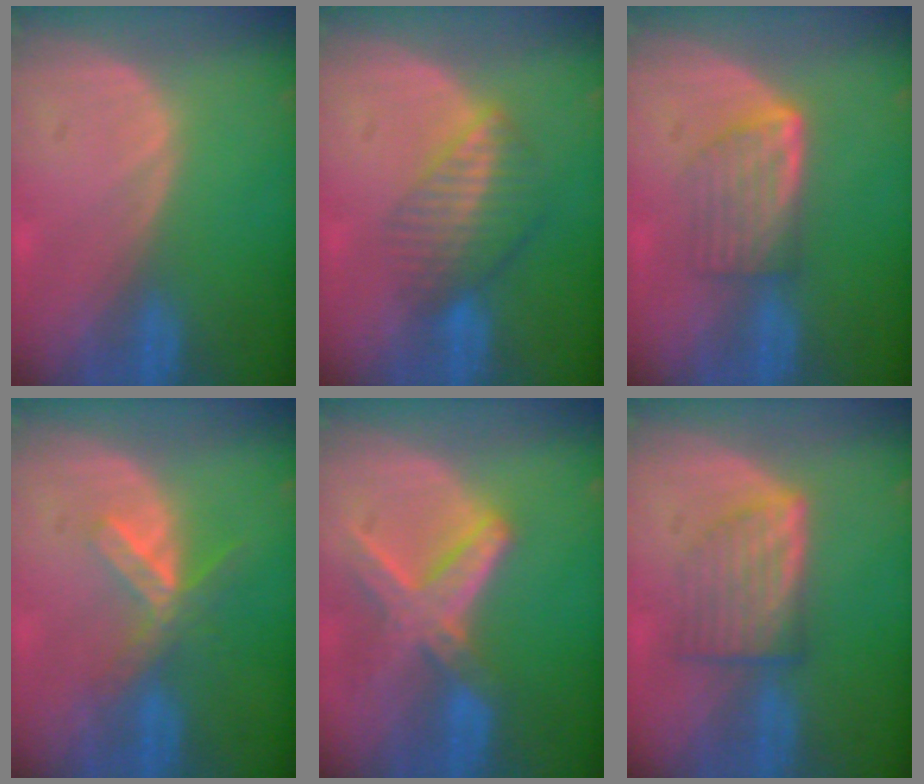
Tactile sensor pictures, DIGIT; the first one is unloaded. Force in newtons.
{"total": 6.7, "press": 5.8, "slide": 3.4}
{"total": 5.8, "press": 5.3, "slide": 2.3}
{"total": 5.2, "press": 5.0, "slide": 1.7}
{"total": 8.2, "press": 7.1, "slide": 4.1}
{"total": 6.4, "press": 5.9, "slide": 2.3}